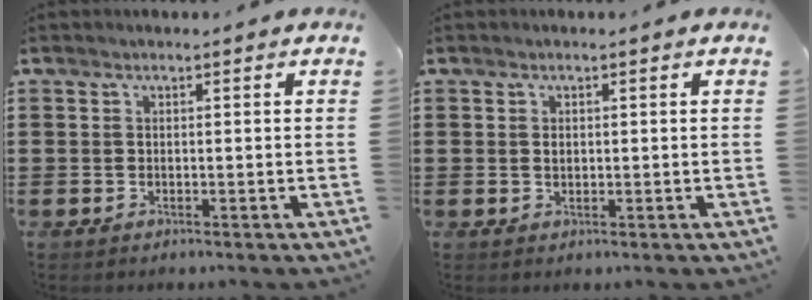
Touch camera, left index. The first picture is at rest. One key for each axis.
{"total": 0.8, "fx": 0.3, "fy": 0.5, "fz": 0.6, "tx": -0.015, "ty": 0.002, "tz": 0.005}